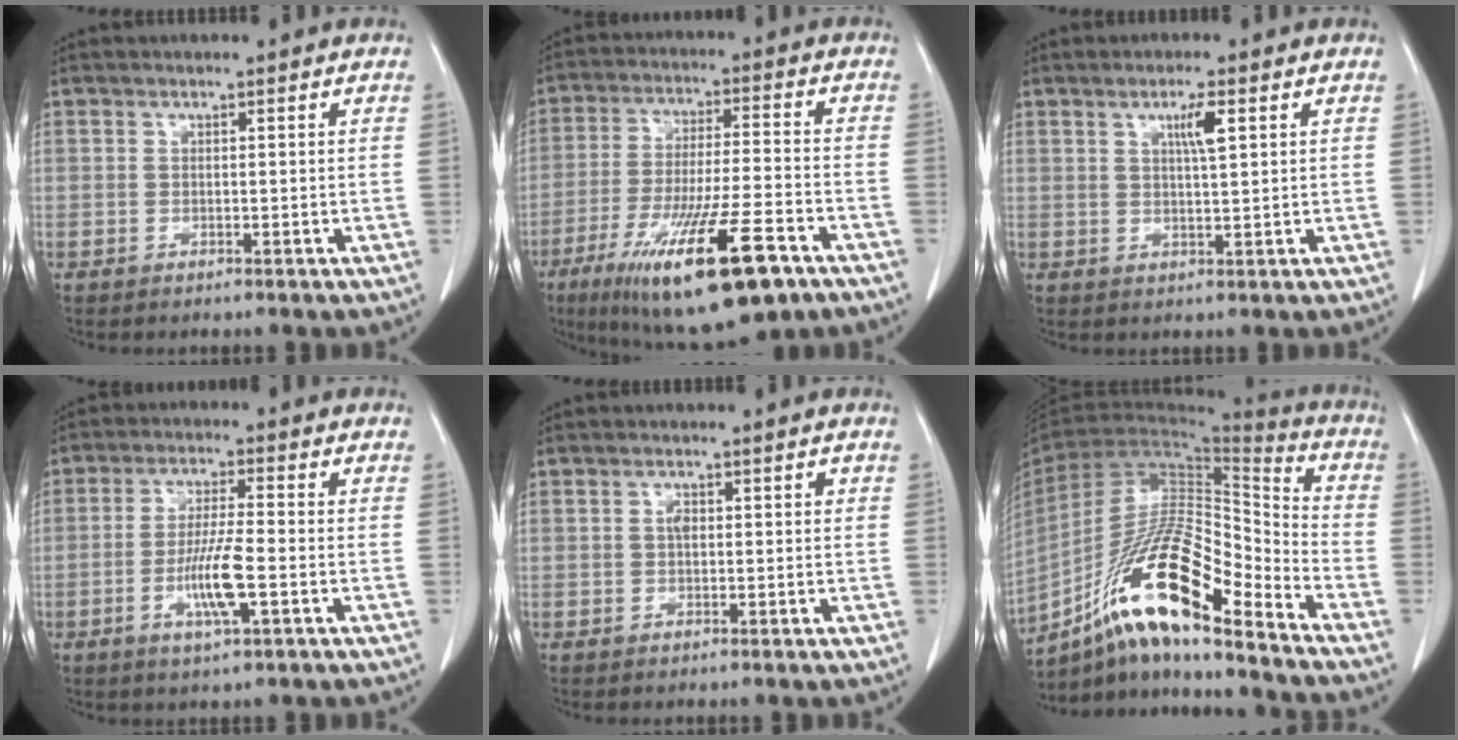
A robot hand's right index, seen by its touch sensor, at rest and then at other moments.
{"total": 19.1, "force": [-10.8, 3.0, 15.5], "torque": [-0.264, -0.035, -0.175]}
{"total": 3.5, "force": [1.4, 0.2, 3.2], "torque": [-0.054, -0.001, 0.023]}
{"total": 7.7, "force": [-2.3, 0.6, 7.4], "torque": [-0.142, -0.008, -0.044]}
{"total": 1.8, "force": [0.2, 1.0, 1.4], "torque": [-0.026, 0.008, 0.004]}
{"total": 19.2, "force": [-12.2, 3.1, 14.6], "torque": [-0.287, -0.001, -0.218]}